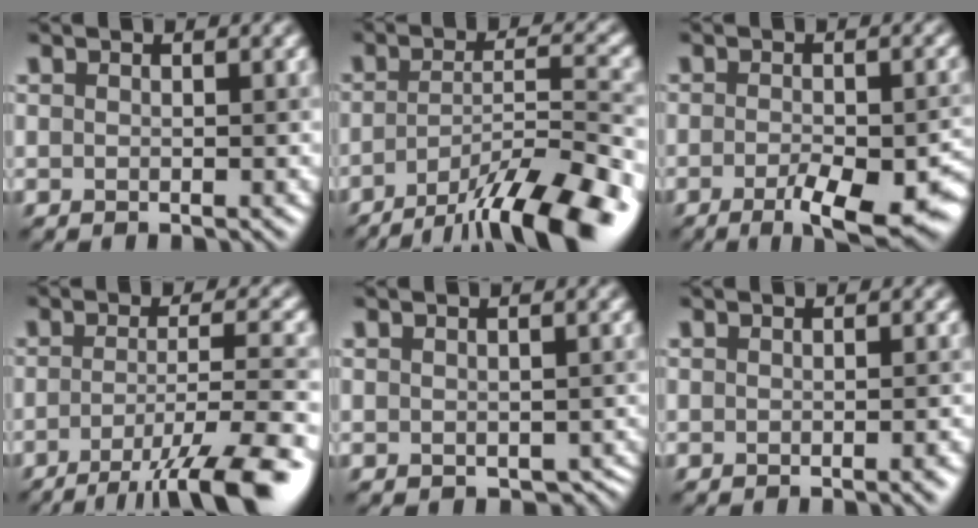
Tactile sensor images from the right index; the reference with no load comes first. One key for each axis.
{"total": 11.8, "fx": -7.9, "fy": 2.4, "fz": 8.5, "tx": -0.133, "ty": 0.008, "tz": -0.130}
{"total": 8.3, "fx": -3.9, "fy": 2.6, "fz": 6.8, "tx": -0.099, "ty": -0.015, "tz": -0.049}
{"total": 10.8, "fx": -6.4, "fy": 2.2, "fz": 8.5, "tx": -0.123, "ty": 0.000, "tz": -0.095}
{"total": 2.1, "fx": -0.8, "fy": 1.6, "fz": 1.2, "tx": -0.016, "ty": -0.015, "tz": -0.003}
{"total": 1.3, "fx": -0.6, "fy": 0.3, "fz": 1.2, "tx": -0.010, "ty": 0.001, "tz": -0.009}